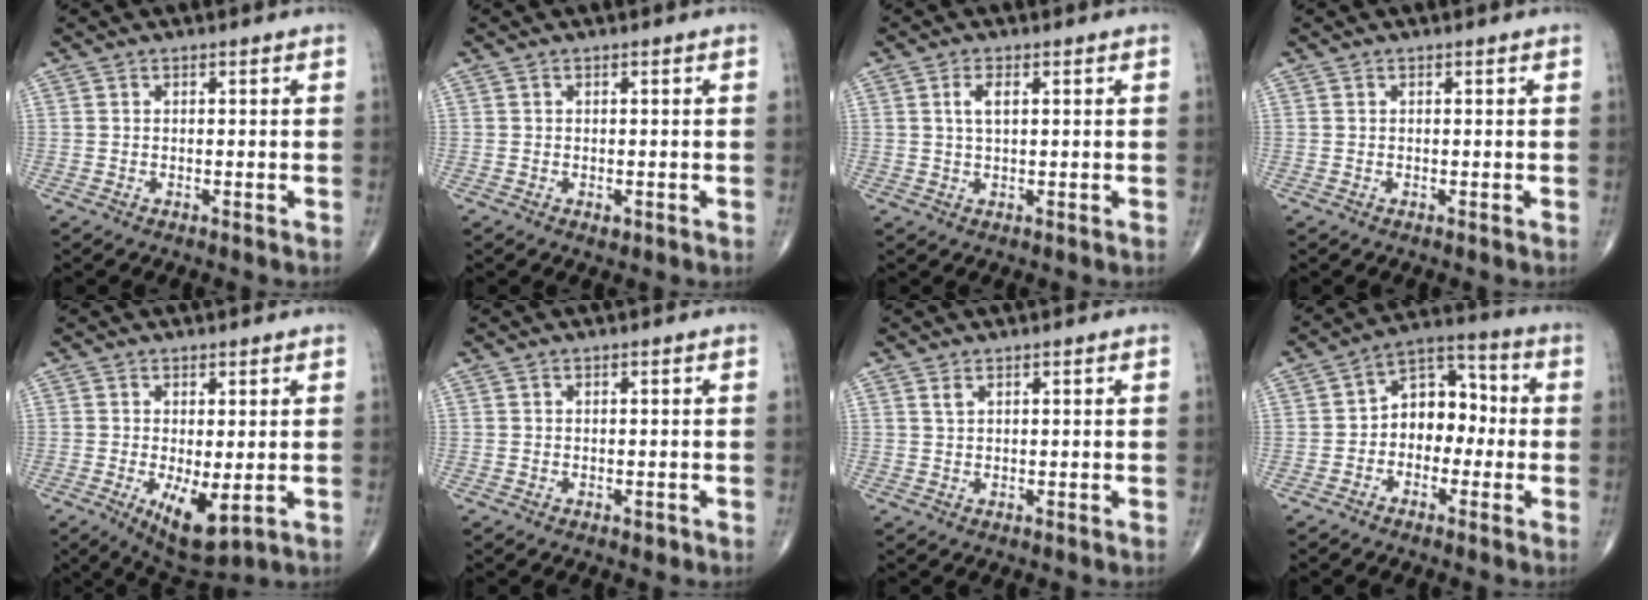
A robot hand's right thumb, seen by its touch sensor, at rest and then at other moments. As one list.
[{"total": 0.8, "force": [-0.3, 0.5, 0.6], "torque": [-0.004, 0.000, -0.003]}, {"total": 3.0, "force": [0.8, 1.2, 2.6], "torque": [-0.052, 0.003, 0.016]}, {"total": 0.0}, {"total": 7.4, "force": [-1.6, 2.8, 6.7], "torque": [-0.107, -0.020, -0.014]}, {"total": 0.6, "force": [-0.3, 0.4, 0.3], "torque": [0.000, 0.000, -0.003]}, {"total": 0.9, "force": [0.7, 0.3, 0.6], "torque": [-0.012, 0.001, 0.016]}, {"total": 9.6, "force": [-1.2, 7.0, 6.4], "torque": [-0.060, 0.044, -0.038]}]